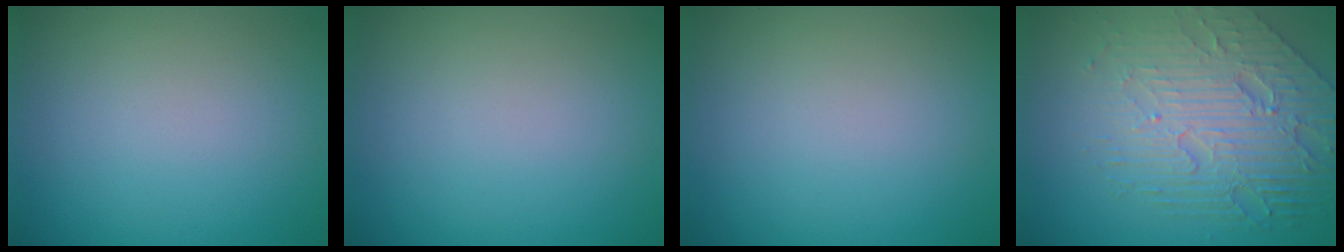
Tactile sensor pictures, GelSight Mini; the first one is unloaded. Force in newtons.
{"total": 0.0}
{"total": 0.0}
{"total": 7.8, "press": 5.4, "slide": 5.6}